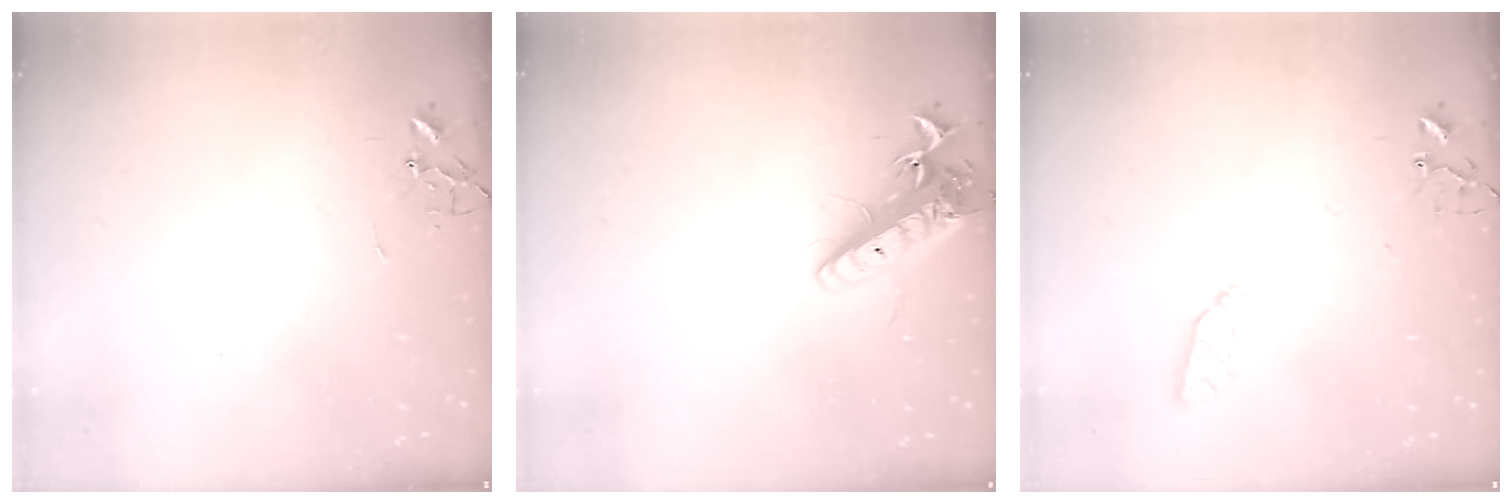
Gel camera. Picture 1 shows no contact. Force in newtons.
{"total": 14.5, "press": 14.2, "slide": 2.8}
{"total": 5.4, "press": 5.3, "slide": 0.7}